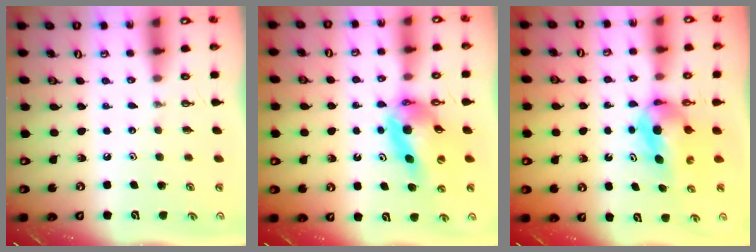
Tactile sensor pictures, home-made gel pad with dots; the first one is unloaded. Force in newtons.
{"total": 11.7, "press": 11.6, "slide": 1.4}
{"total": 8.2, "press": 4.4, "slide": 6.9}